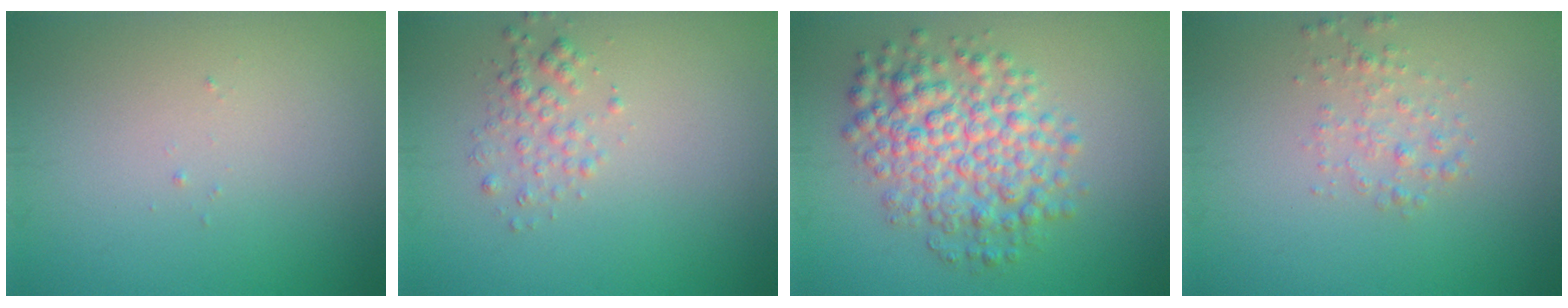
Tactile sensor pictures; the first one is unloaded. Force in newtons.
{"total": 1.7, "press": 1.7, "slide": 0.1}
{"total": 6.3, "press": 6.3, "slide": 0.1}
{"total": 1.7, "press": 1.7, "slide": 0.1}